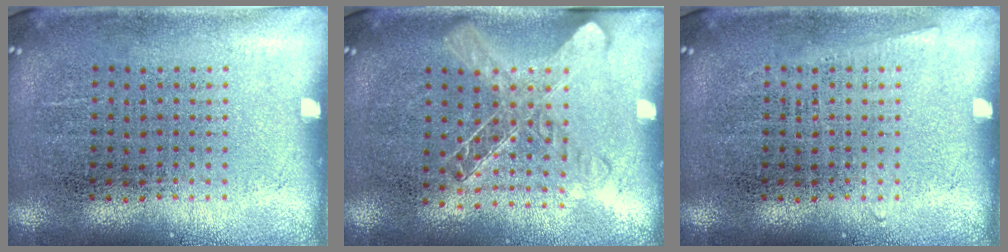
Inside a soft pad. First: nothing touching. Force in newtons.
{"total": 1.4, "press": 1.2, "slide": 0.6}
{"total": 0.7, "press": 0.7, "slide": 0.0}